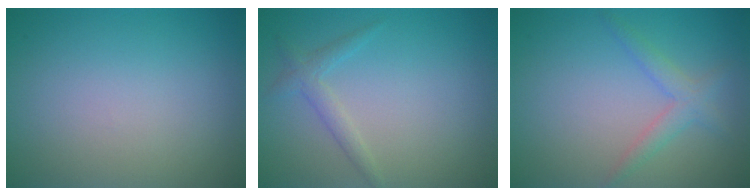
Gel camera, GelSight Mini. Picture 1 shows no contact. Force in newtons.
{"total": 1.6, "press": 1.6, "slide": 0.1}
{"total": 2.1, "press": 2.1, "slide": 0.1}